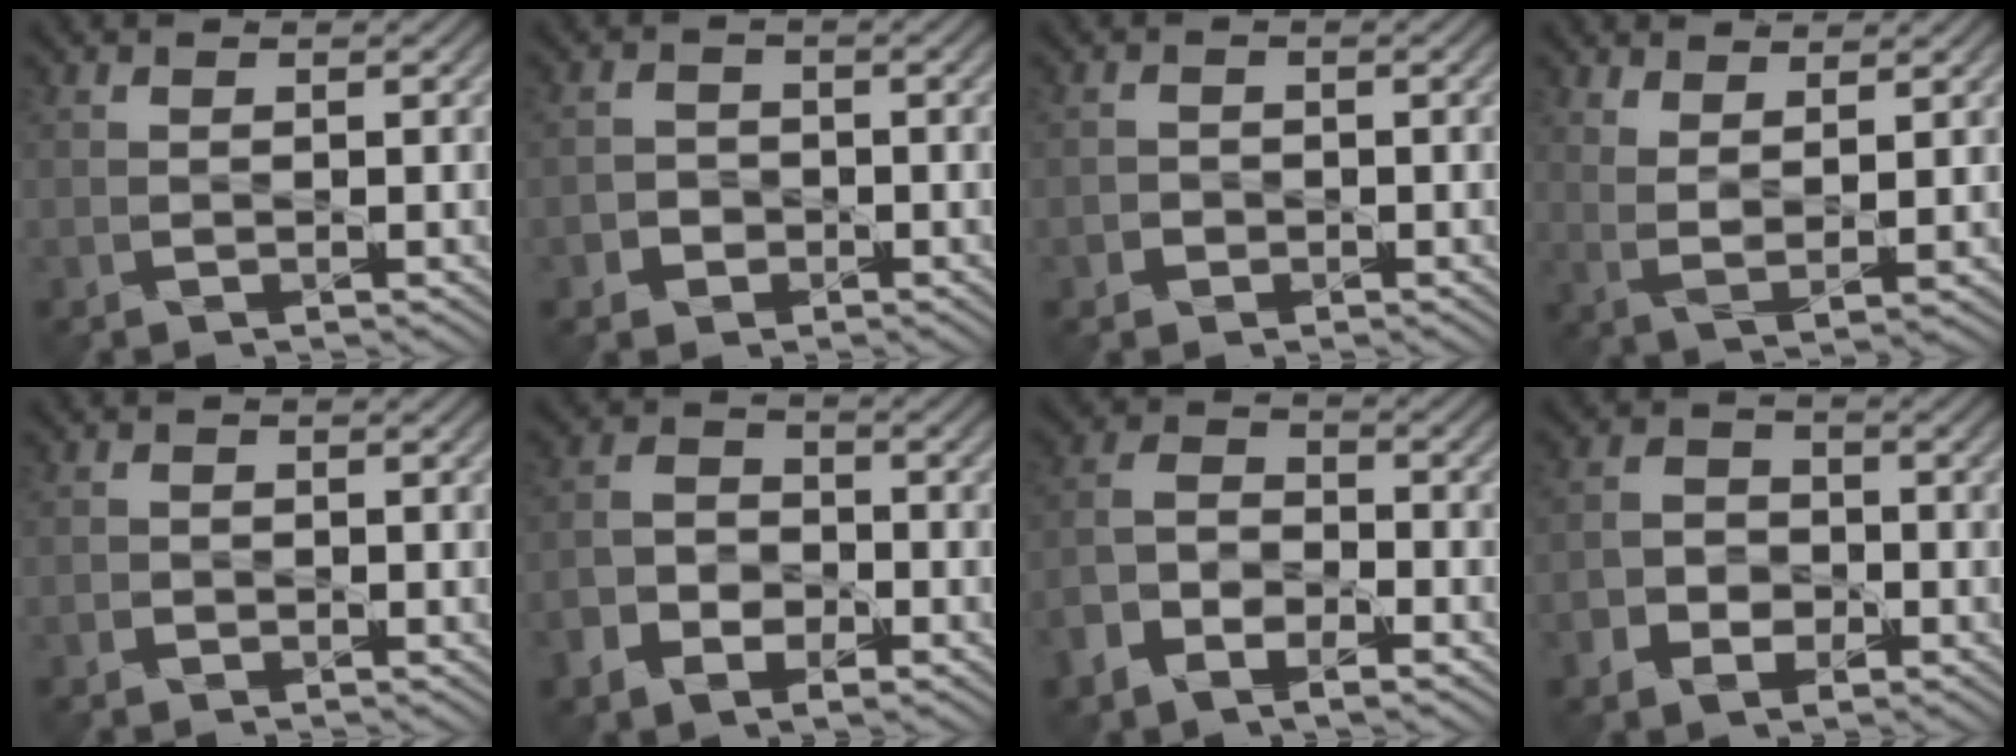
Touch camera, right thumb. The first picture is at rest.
{"total": 2.3, "force": [-1.1, 1.9, 0.6], "torque": [-0.001, 0.000, -0.026]}
{"total": 1.4, "force": [-0.7, 1.1, 0.3], "torque": [0.000, -0.001, -0.015]}
{"total": 4.1, "force": [3.0, 0.9, 2.7], "torque": [-0.055, -0.014, 0.063]}
{"total": 0.8, "force": [-0.4, 0.7, 0.2], "torque": [-0.002, -0.004, -0.010]}
{"total": 6.7, "force": [-3.6, 4.4, 3.5], "torque": [-0.079, -0.010, -0.076]}
{"total": 7.7, "force": [-4.7, 4.1, 4.5], "torque": [-0.102, -0.013, -0.098]}
{"total": 4.8, "force": [-2.3, 3.6, 2.1], "torque": [-0.034, -0.007, -0.055]}